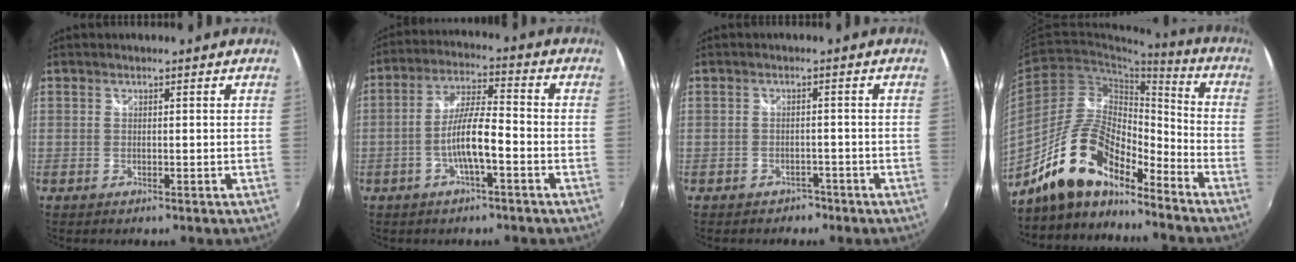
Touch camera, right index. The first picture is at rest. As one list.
[{"total": 6.6, "force": [-2.6, 0.9, 6.0], "torque": [-0.117, 0.005, -0.046]}, {"total": 3.7, "force": [-2.6, 2.4, 0.6], "torque": [-0.017, 0.000, -0.036]}, {"total": 15.5, "force": [-12.1, 5.0, 8.4], "torque": [-0.165, 0.008, -0.231]}]